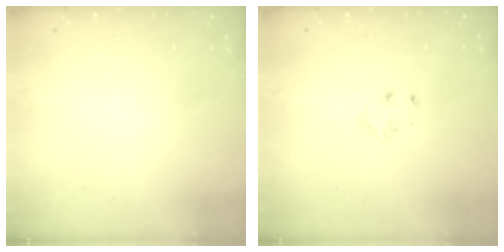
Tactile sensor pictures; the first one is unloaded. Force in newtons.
{"total": 4.4, "press": 4.4, "slide": 0.5}